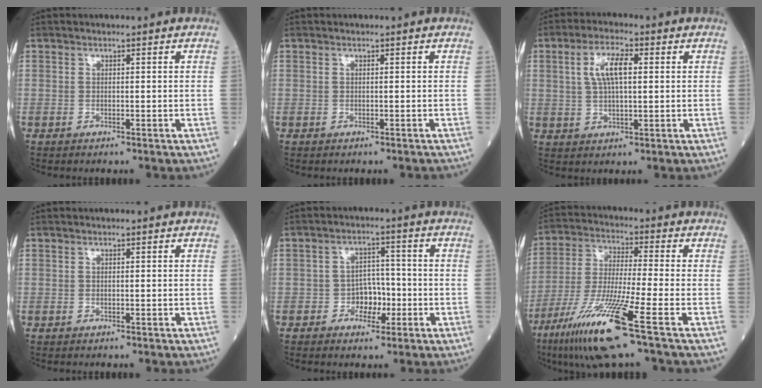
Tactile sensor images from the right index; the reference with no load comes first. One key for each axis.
{"total": 0.0}
{"total": 6.4, "fx": 1.6, "fy": 1.8, "fz": 5.9, "tx": -0.122, "ty": 0.011, "tz": 0.033}
{"total": 0.0}
{"total": 4.5, "fx": -1.6, "fy": 3.0, "fz": 3.0, "tx": -0.041, "ty": 0.009, "tz": -0.026}
{"total": 14.8, "fx": -7.8, "fy": -0.6, "fz": 12.6, "tx": -0.260, "ty": -0.040, "tz": -0.146}